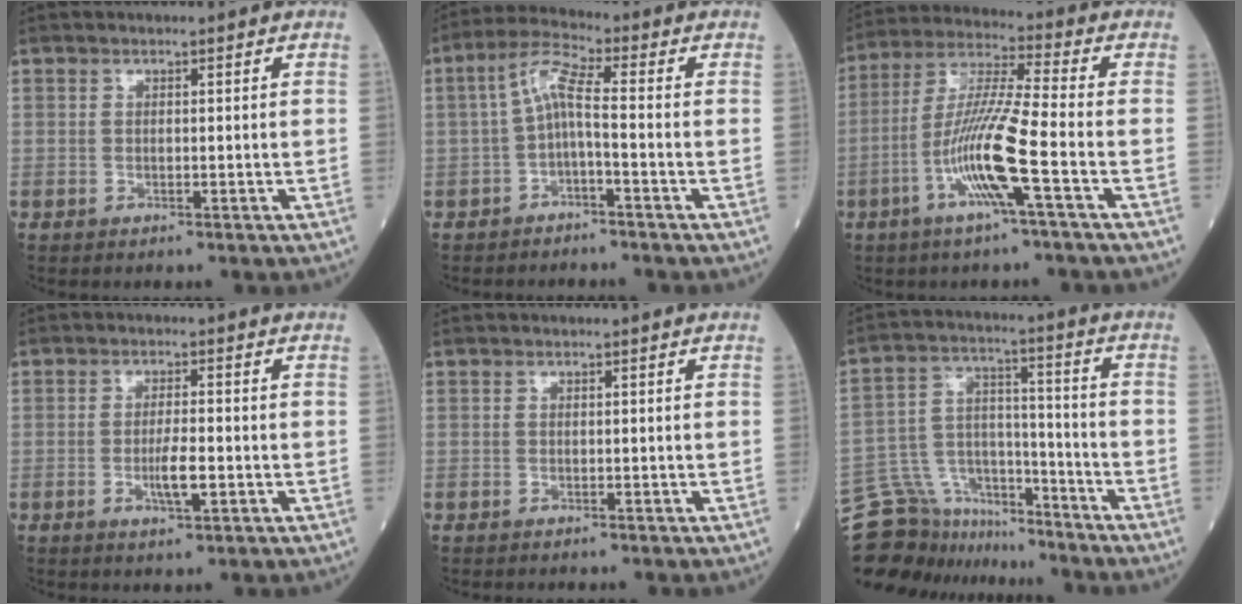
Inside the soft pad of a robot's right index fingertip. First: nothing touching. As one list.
[{"total": 5.4, "force": [-0.9, 0.8, 5.3], "torque": [-0.108, 0.022, -0.020]}, {"total": 11.4, "force": [-4.2, -0.6, 10.6], "torque": [-0.217, -0.002, -0.085]}, {"total": 3.9, "force": [-1.1, 0.5, 3.7], "torque": [-0.071, -0.003, -0.018]}, {"total": 0.0}, {"total": 14.0, "force": [-13.0, 4.9, 1.1], "torque": [-0.027, 0.053, -0.227]}]